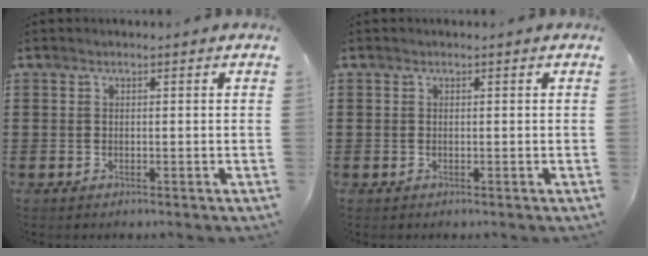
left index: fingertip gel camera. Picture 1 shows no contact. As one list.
[{"total": 0.0}]